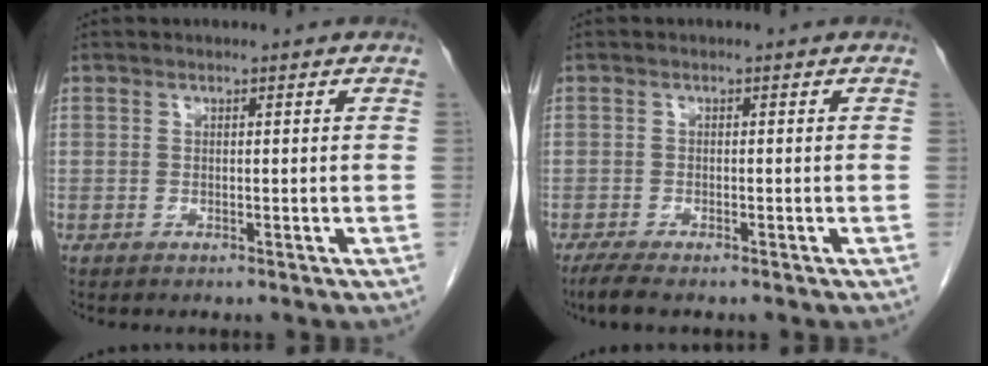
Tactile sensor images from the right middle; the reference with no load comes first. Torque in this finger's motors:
{"motor_torque": [0.45, -0.05, 0.00, 0.02]}